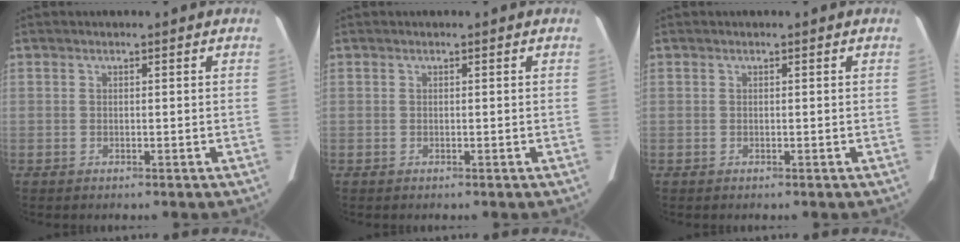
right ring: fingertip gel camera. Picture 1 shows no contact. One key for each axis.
{"total": 0.0}
{"total": 0.0}